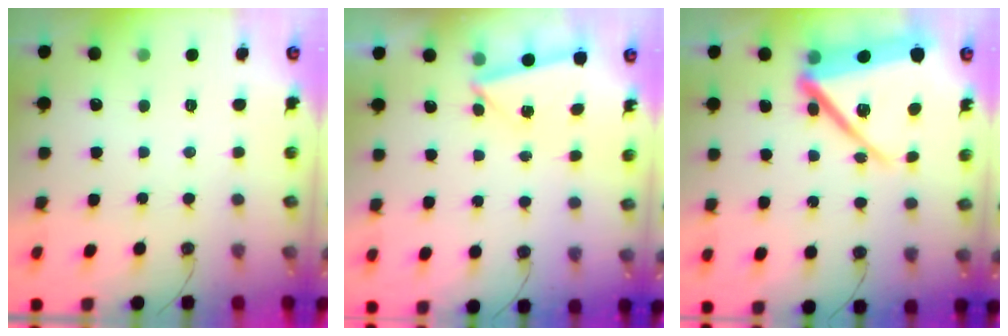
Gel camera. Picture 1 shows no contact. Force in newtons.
{"total": 2.5, "press": 1.9, "slide": 1.6}
{"total": 20.9, "press": 20.5, "slide": 4.0}